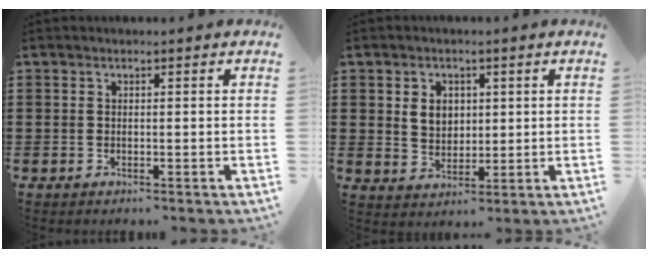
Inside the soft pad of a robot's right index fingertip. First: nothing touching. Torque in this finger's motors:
{"motor_torque": [0.53, -0.35, 0.18, 0.06]}